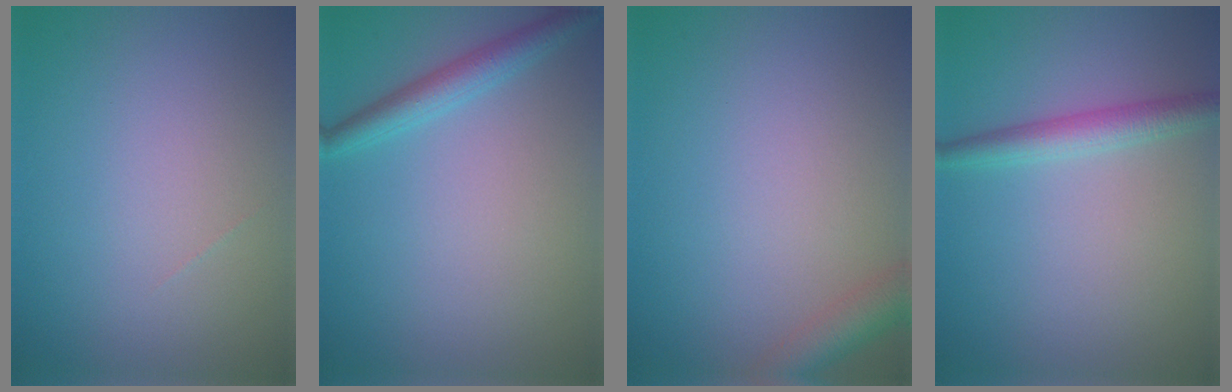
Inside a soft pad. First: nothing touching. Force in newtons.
{"total": 2.6, "press": 2.6, "slide": 0.1}
{"total": 2.9, "press": 2.9, "slide": 0.2}
{"total": 2.7, "press": 2.7, "slide": 0.0}